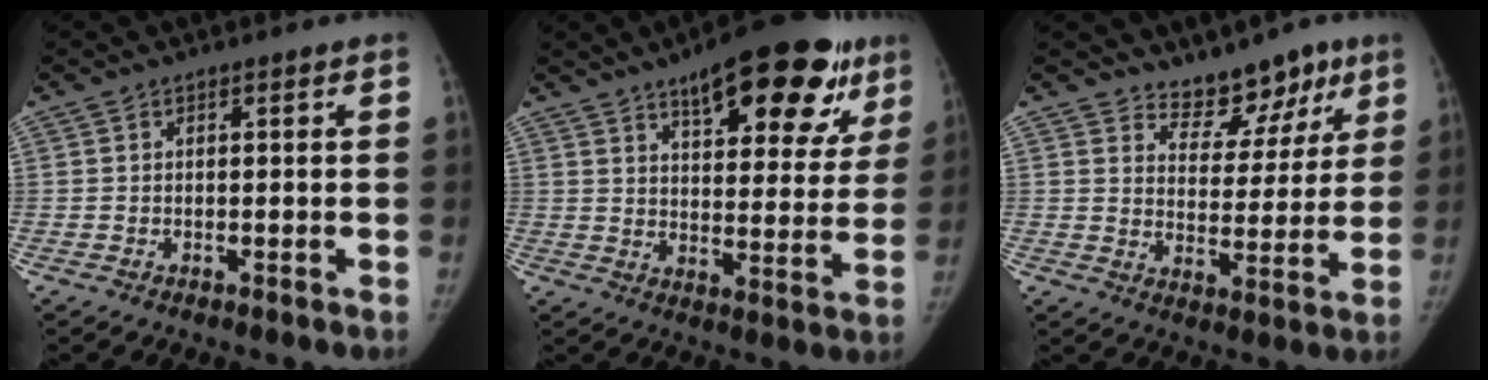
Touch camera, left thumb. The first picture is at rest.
{"total": 23.0, "force": [13.5, 8.6, 16.6], "torque": [-0.189, -0.029, 0.188]}
{"total": 9.7, "force": [7.6, 5.3, 2.9], "torque": [0.005, -0.049, 0.118]}